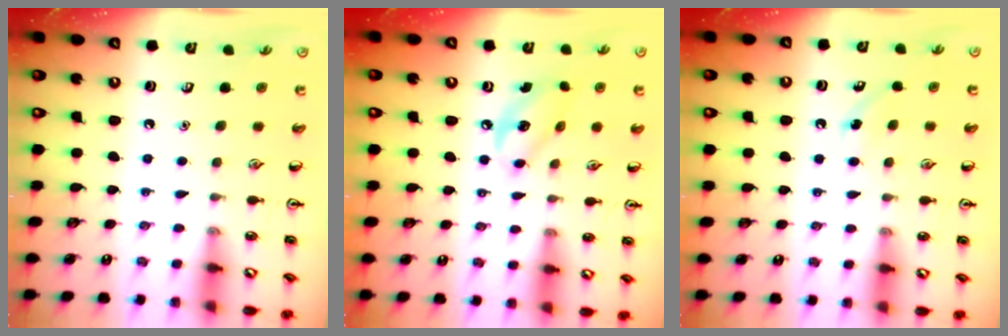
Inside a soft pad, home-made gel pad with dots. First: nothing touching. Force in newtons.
{"total": 7.0, "press": 6.9, "slide": 1.3}
{"total": 3.8, "press": 3.5, "slide": 1.4}